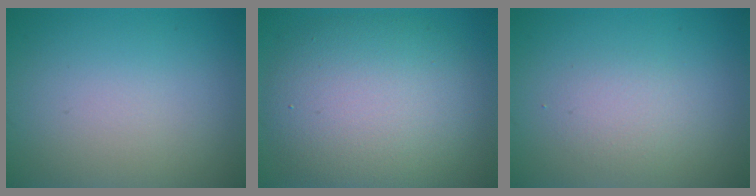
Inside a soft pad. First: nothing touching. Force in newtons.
{"total": 9.4, "press": 9.4, "slide": 0.2}
{"total": 1.7, "press": 1.7, "slide": 0.0}